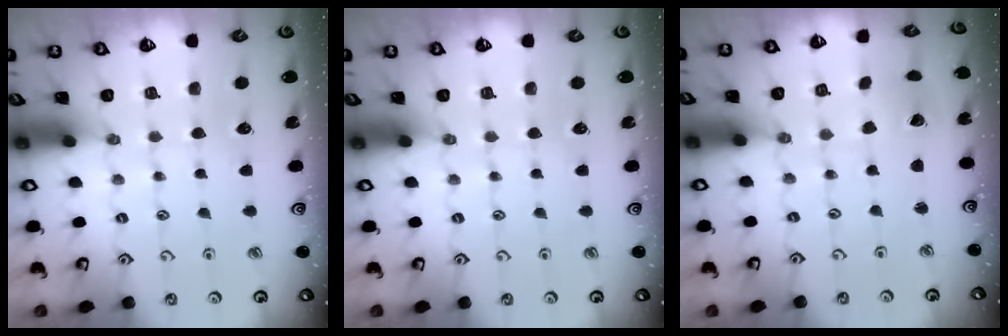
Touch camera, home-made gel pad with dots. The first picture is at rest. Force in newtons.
{"total": 0.0}
{"total": 1.9, "press": 1.9, "slide": 0.2}